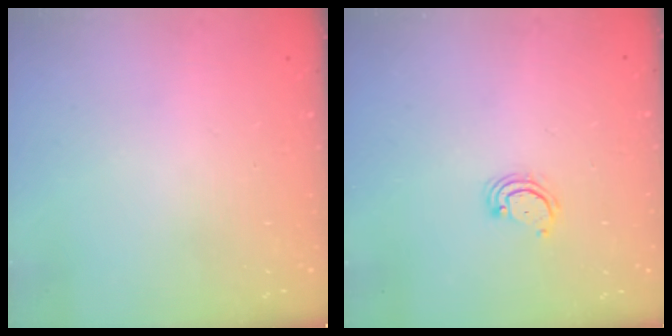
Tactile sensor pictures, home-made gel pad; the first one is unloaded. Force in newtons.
{"total": 2.9, "press": 2.8, "slide": 0.4}